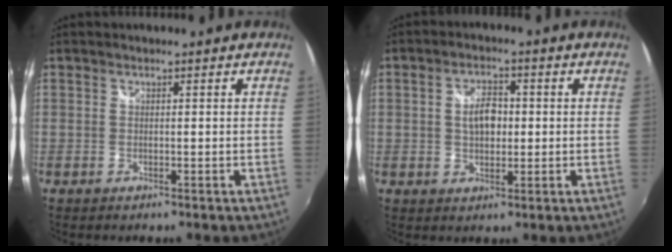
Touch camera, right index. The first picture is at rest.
{"total": 5.5, "force": [0.3, 3.3, 4.4], "torque": [-0.078, 0.008, 0.007]}